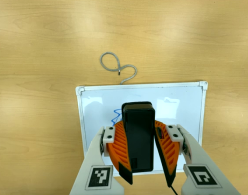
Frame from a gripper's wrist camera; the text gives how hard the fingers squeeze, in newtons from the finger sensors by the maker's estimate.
{"total": 11.1, "left": 10.4, "right": 11.8}